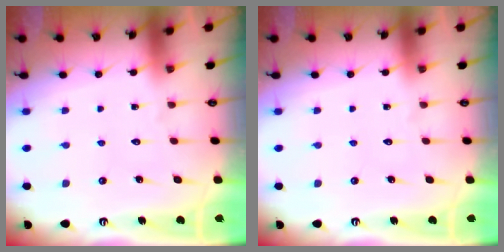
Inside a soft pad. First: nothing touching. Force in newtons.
{"total": 0.0}